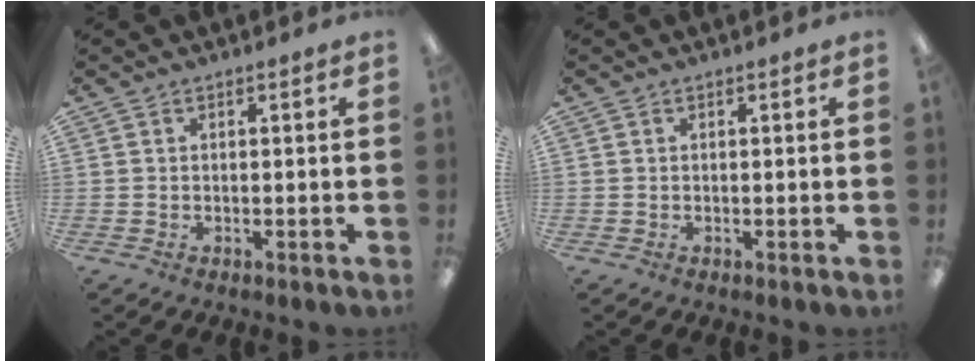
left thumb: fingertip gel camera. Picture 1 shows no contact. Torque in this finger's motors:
{"motor_torque": [-0.01, 0.01, 0.00, 0.00, 0.00]}